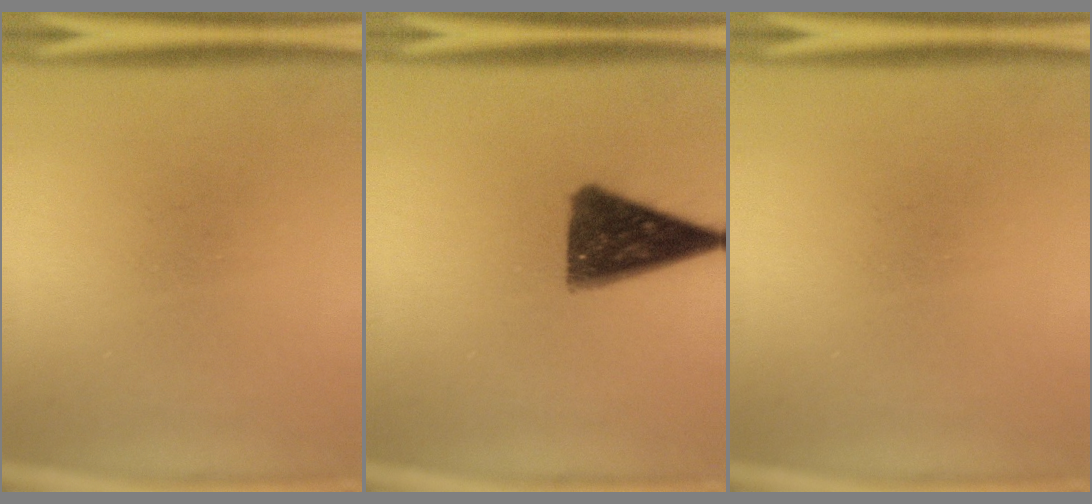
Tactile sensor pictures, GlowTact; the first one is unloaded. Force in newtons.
{"total": 12.3}
{"total": 0.0}